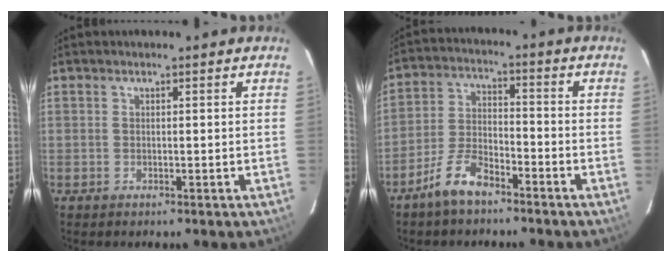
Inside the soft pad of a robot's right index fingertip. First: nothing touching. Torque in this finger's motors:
{"motor_torque": [0.79, -0.74, 0.11, -0.01]}